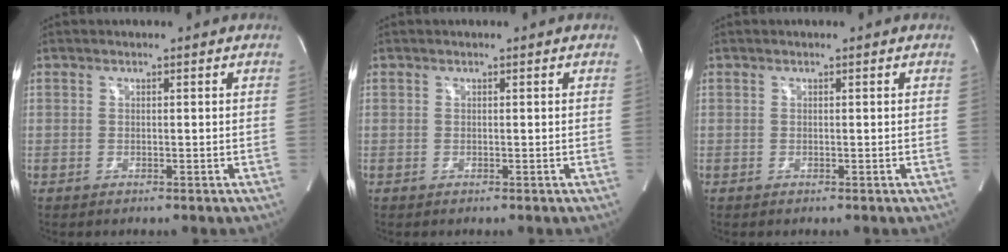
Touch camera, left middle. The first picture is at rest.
{"total": 0.0}
{"total": 0.0}